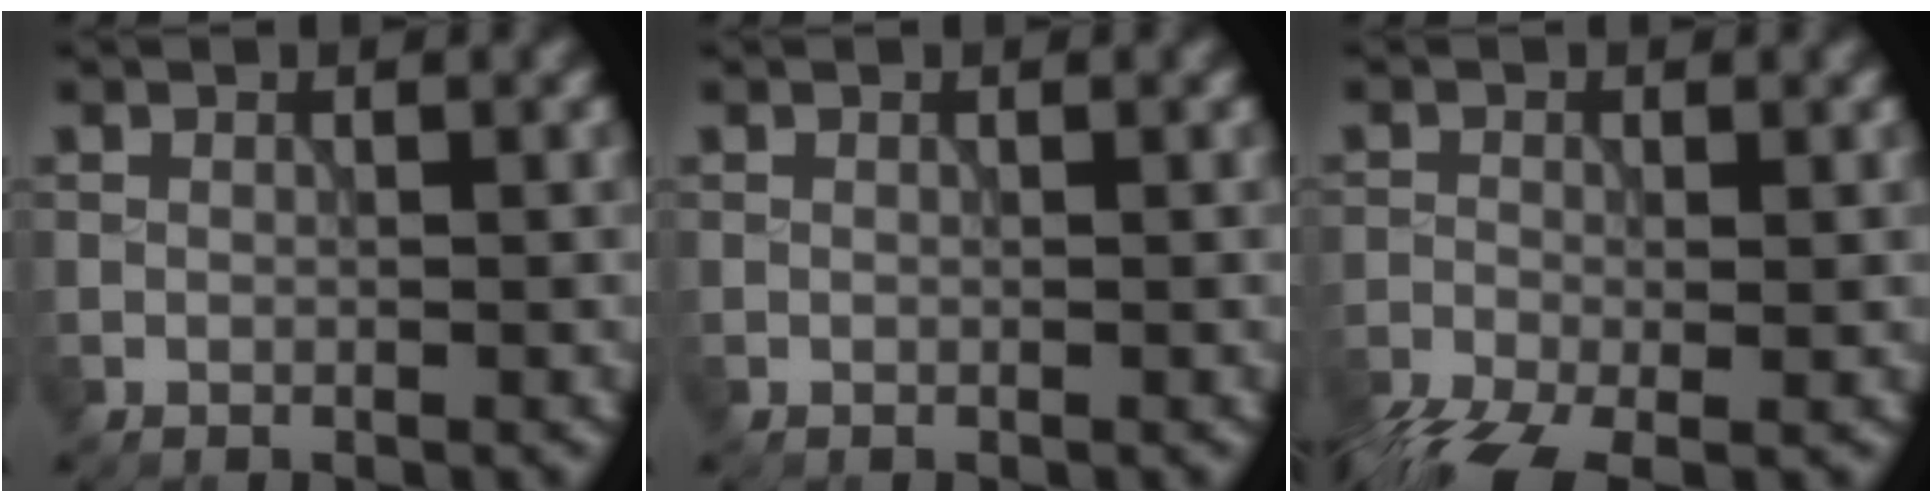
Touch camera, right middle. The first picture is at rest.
{"total": 0.0}
{"total": 6.1, "force": [-4.2, 2.2, 4.0], "torque": [-0.083, -0.027, -0.083]}